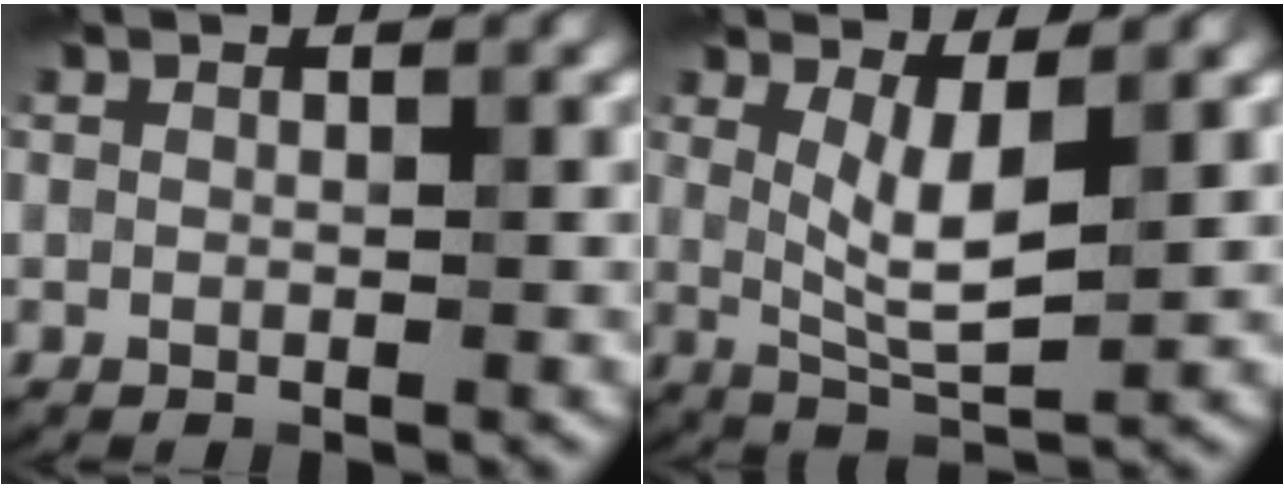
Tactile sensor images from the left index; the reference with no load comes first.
{"total": 4.2, "force": [1.0, 1.1, 4.0], "torque": [-0.076, -0.011, 0.025]}